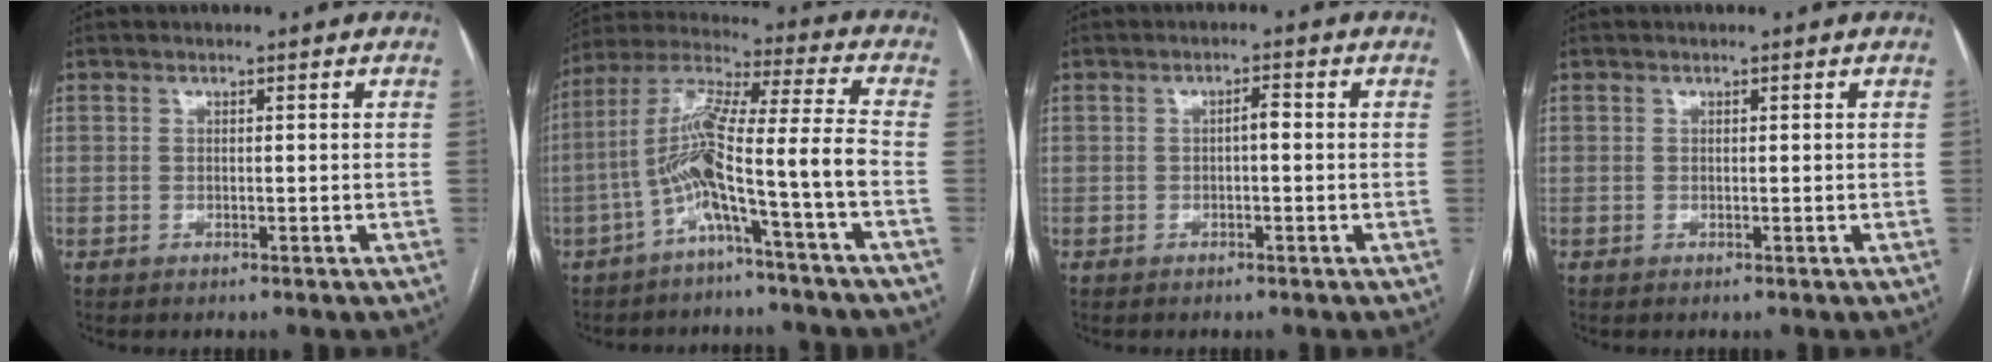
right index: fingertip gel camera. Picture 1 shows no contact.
{"total": 11.6, "force": [-4.4, -1.4, 10.7], "torque": [-0.205, 0.031, -0.082]}
{"total": 1.6, "force": [-0.1, 0.5, 1.5], "torque": [-0.024, 0.007, -0.003]}
{"total": 0.0}